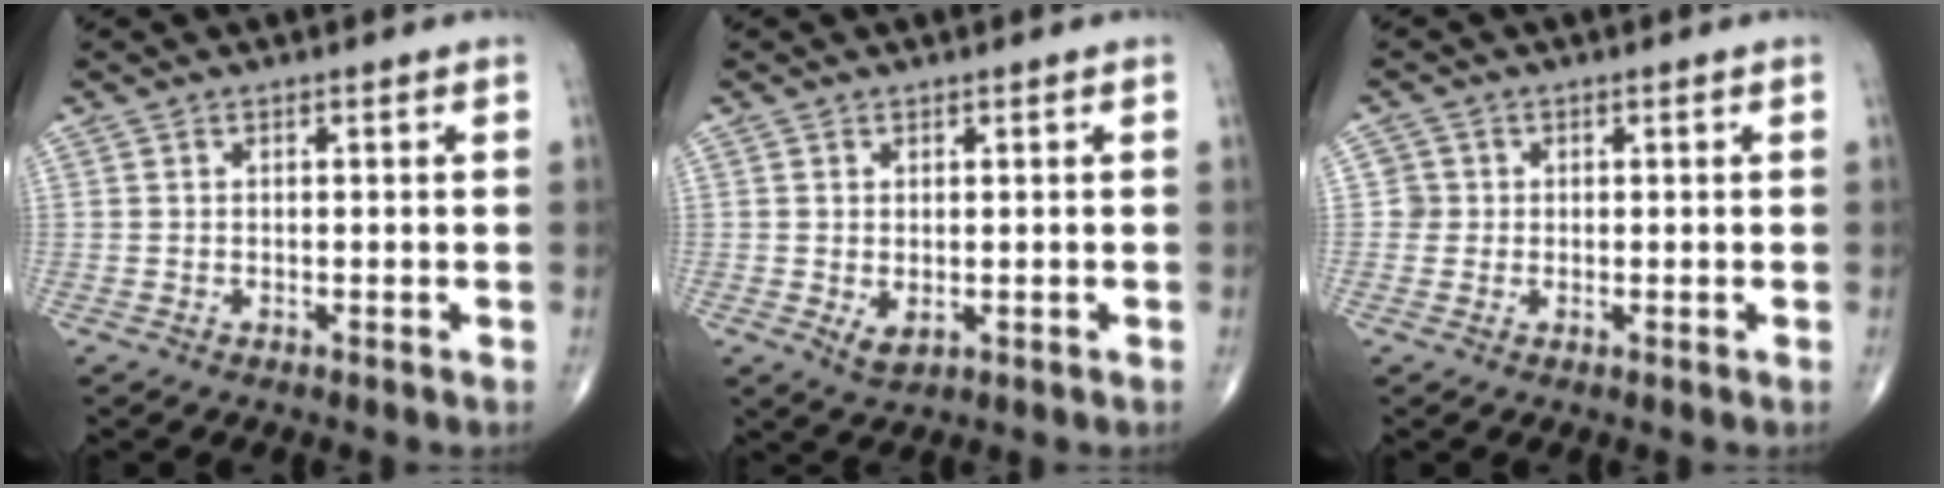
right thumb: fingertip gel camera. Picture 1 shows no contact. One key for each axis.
{"total": 2.6, "fx": -0.3, "fy": 1.6, "fz": 2.0, "tx": -0.030, "ty": -0.004, "tz": 0.004}
{"total": 2.0, "fx": 0.0, "fy": 2.0, "fz": -0.1, "tx": 0.017, "ty": 0.007, "tz": -0.003}